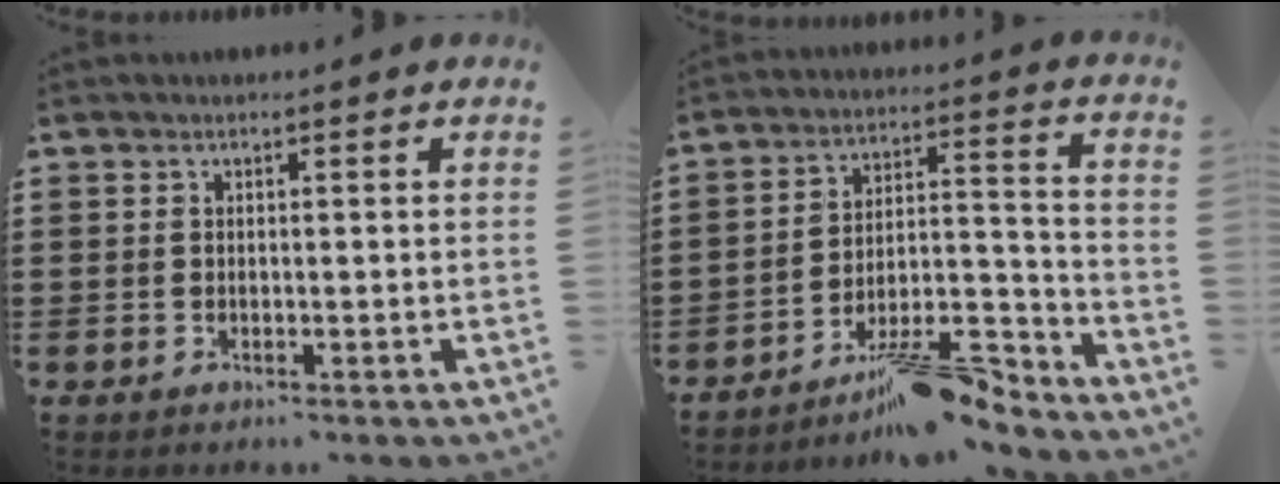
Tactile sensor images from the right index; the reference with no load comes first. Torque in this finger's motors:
{"motor_torque": [1.08, 1.06, 0.31, 0.13]}